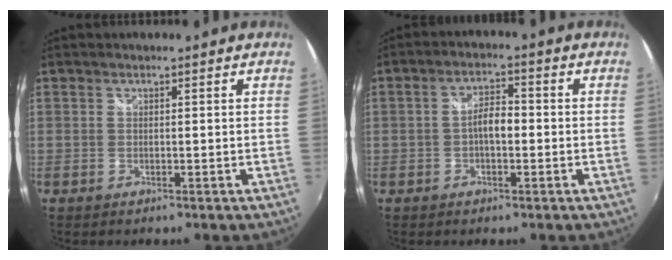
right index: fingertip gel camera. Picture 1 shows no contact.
{"total": 4.2, "force": [-0.8, 1.9, 3.6], "torque": [-0.066, 0.011, -0.015]}